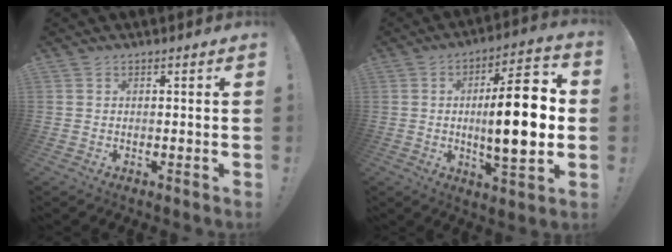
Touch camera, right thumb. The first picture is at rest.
{"total": 18.1, "force": [0.1, 4.8, 17.5], "torque": [-0.278, -0.005, -0.008]}